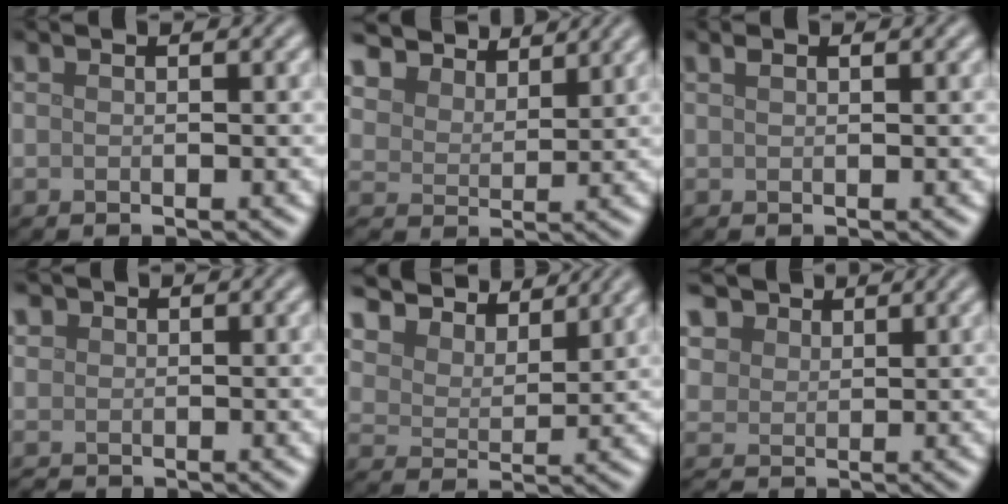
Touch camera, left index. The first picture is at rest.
{"total": 6.4, "force": [5.5, 2.7, 1.6], "torque": [-0.058, -0.015, 0.114]}
{"total": 0.8, "force": [0.5, 0.3, 0.5], "torque": [-0.010, 0.003, 0.010]}
{"total": 1.2, "force": [0.4, 1.1, -0.1], "torque": [0.004, -0.001, 0.008]}
{"total": 7.4, "force": [6.5, 2.4, 2.4], "torque": [-0.070, 0.008, 0.111]}
{"total": 4.1, "force": [2.8, 2.9, 0.9], "torque": [-0.041, -0.008, 0.057]}